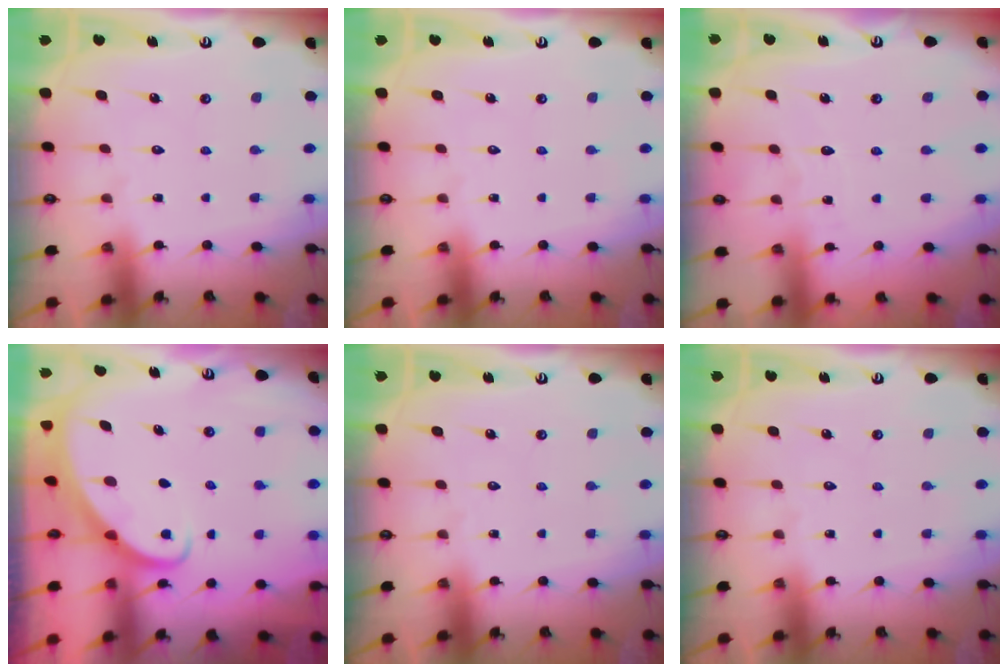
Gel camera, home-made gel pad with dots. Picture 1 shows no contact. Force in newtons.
{"total": 0.0}
{"total": 2.9, "press": 2.9, "slide": 0.2}
{"total": 2.1, "press": 2.1, "slide": 0.3}
{"total": 0.0}
{"total": 0.0}